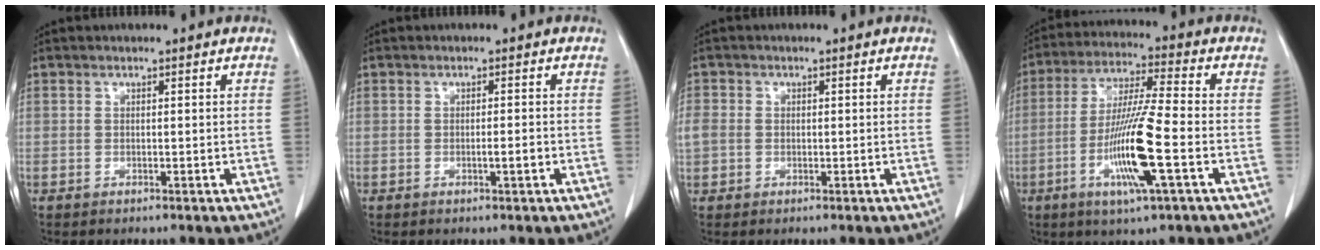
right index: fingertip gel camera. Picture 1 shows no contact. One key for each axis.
{"total": 1.5, "fx": -0.5, "fy": 0.1, "fz": 1.4, "tx": -0.026, "ty": -0.001, "tz": -0.009}
{"total": 3.2, "fx": -0.1, "fy": 2.8, "fz": 1.5, "tx": -0.047, "ty": 0.014, "tz": 0.002}
{"total": 12.9, "fx": -4.0, "fy": 0.0, "fz": 12.2, "tx": -0.243, "ty": -0.013, "tz": -0.079}